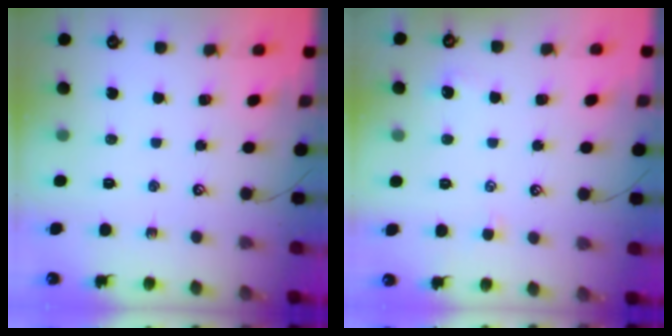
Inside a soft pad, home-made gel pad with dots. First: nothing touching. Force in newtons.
{"total": 1.8, "press": 1.7, "slide": 0.5}